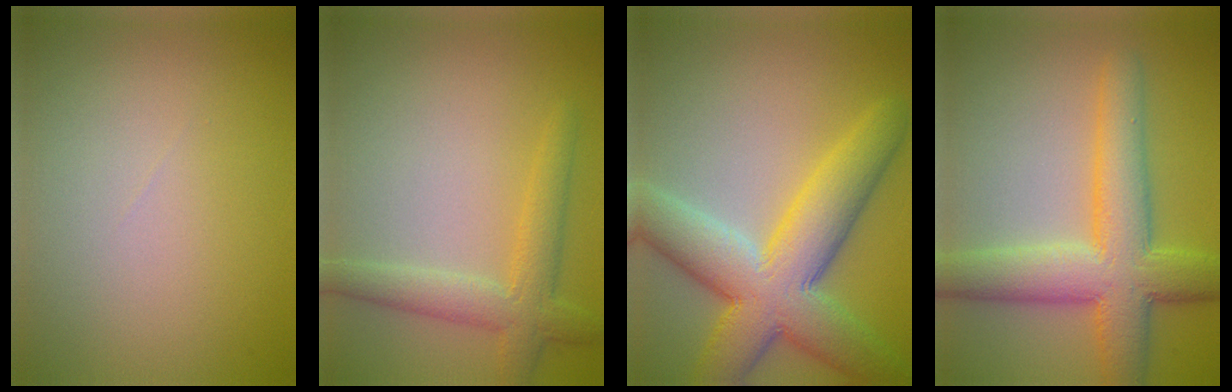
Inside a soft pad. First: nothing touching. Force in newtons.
{"total": 3.8, "press": 3.8, "slide": 0.1}
{"total": 10.1, "press": 10.1, "slide": 0.5}
{"total": 8.2, "press": 8.2, "slide": 0.2}